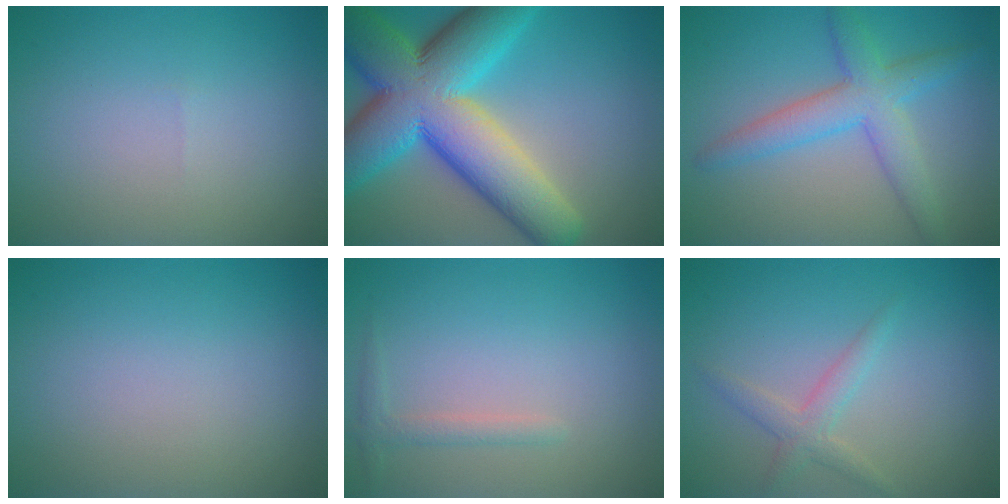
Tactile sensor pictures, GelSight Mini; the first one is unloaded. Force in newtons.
{"total": 15.2, "press": 15.2, "slide": 0.3}
{"total": 4.8, "press": 4.8, "slide": 0.1}
{"total": 0.0}
{"total": 1.3, "press": 1.3, "slide": 0.1}
{"total": 2.0, "press": 2.0, "slide": 0.0}